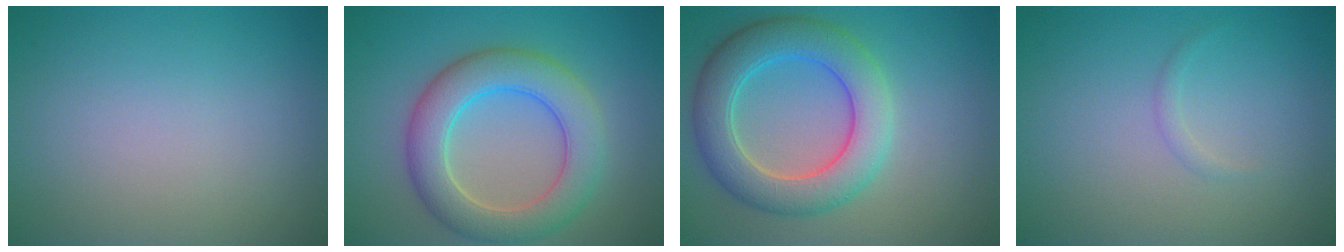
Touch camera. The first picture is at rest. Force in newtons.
{"total": 6.6, "press": 6.6, "slide": 0.3}
{"total": 6.8, "press": 6.8, "slide": 0.2}
{"total": 0.7, "press": 0.7, "slide": 0.0}